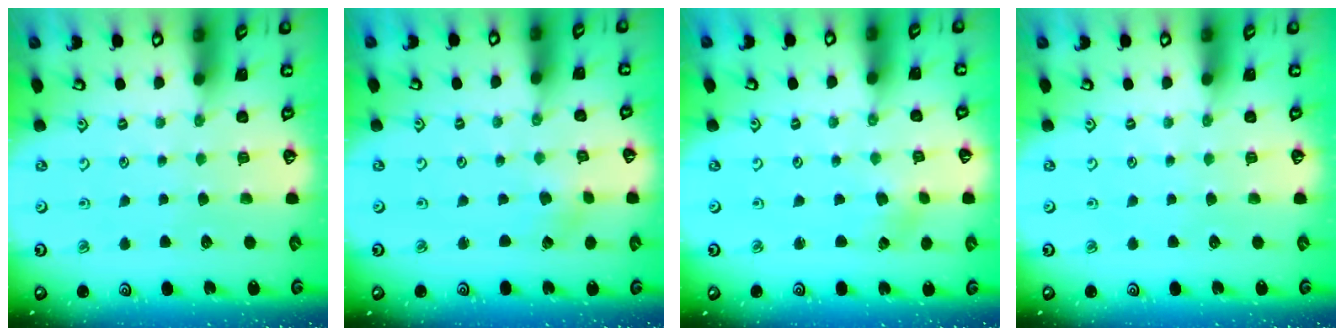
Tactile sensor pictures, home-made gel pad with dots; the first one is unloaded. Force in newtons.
{"total": 0.0}
{"total": 2.6, "press": 2.6, "slide": 0.2}
{"total": 0.0}